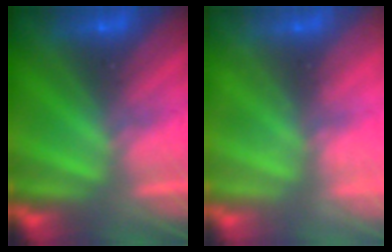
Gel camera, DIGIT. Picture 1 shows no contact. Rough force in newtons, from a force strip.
{"total": 2.0}